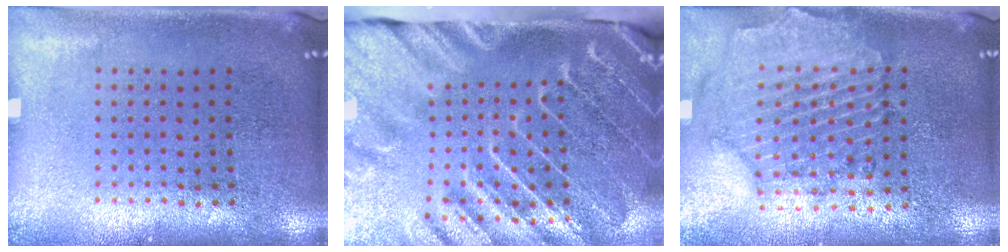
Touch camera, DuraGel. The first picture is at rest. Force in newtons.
{"total": 4.5, "press": 3.4, "slide": 2.8}
{"total": 0.8, "press": 0.7, "slide": 0.3}